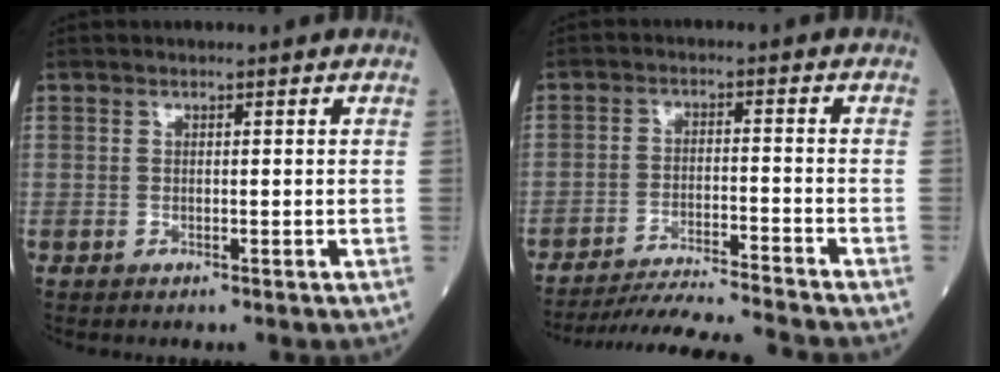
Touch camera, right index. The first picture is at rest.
{"total": 13.1, "force": [-12.4, -1.9, 4.0], "torque": [-0.049, -0.023, -0.197]}